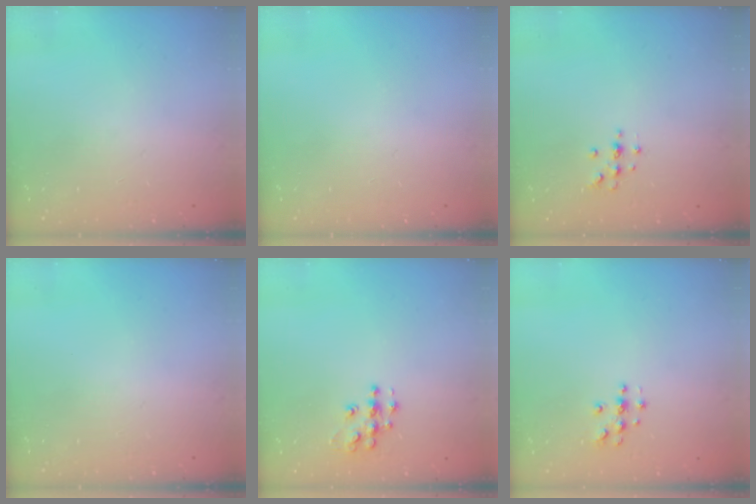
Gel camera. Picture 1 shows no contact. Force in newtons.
{"total": 0.0}
{"total": 4.1, "press": 4.1, "slide": 0.4}
{"total": 0.0}
{"total": 7.9, "press": 7.9, "slide": 0.3}
{"total": 4.0, "press": 4.0, "slide": 0.5}